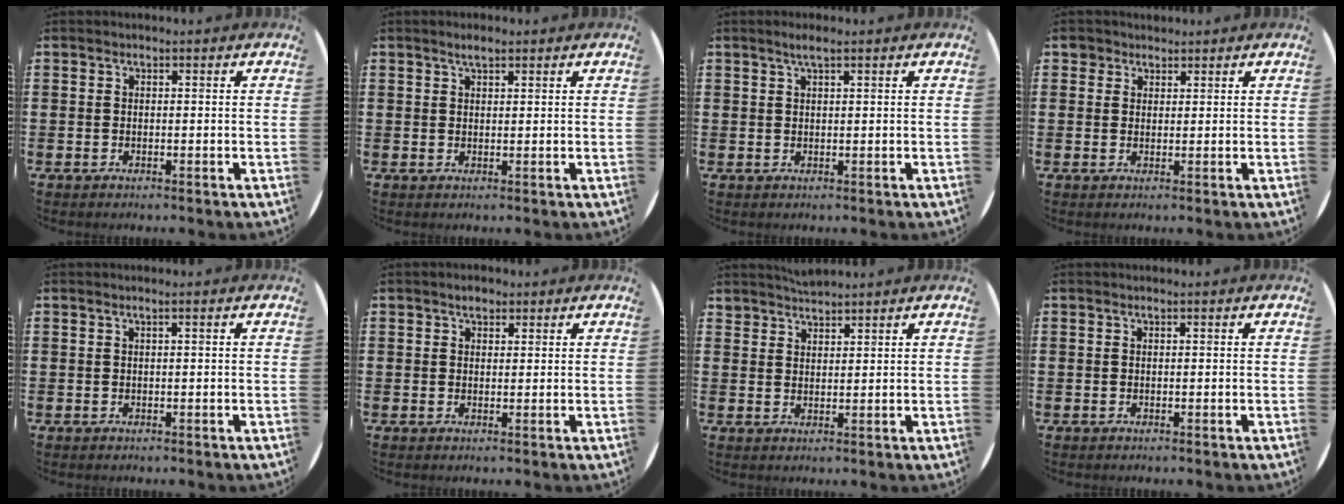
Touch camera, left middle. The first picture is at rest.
{"total": 1.7, "force": [1.4, 0.4, 0.9], "torque": [-0.019, 0.004, 0.025]}
{"total": 1.7, "force": [1.2, 0.1, 1.2], "torque": [-0.024, 0.003, 0.020]}
{"total": 2.0, "force": [1.6, 1.2, 0.0], "torque": [0.003, 0.002, 0.031]}
{"total": 0.6, "force": [0.2, -0.2, 0.5], "torque": [-0.005, -0.001, 0.002]}
{"total": 1.7, "force": [1.4, 0.8, 0.6], "torque": [-0.005, 0.002, 0.024]}
{"total": 2.2, "force": [2.1, 0.0, -0.4], "torque": [0.004, -0.001, 0.042]}
{"total": 0.0}